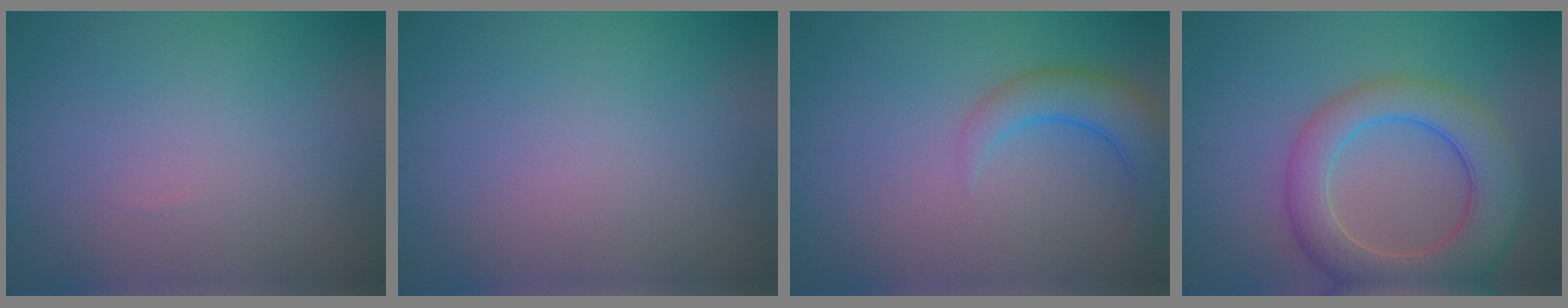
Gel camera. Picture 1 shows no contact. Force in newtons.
{"total": 0.0}
{"total": 4.0, "press": 4.0, "slide": 0.3}
{"total": 7.6, "press": 7.5, "slide": 0.4}